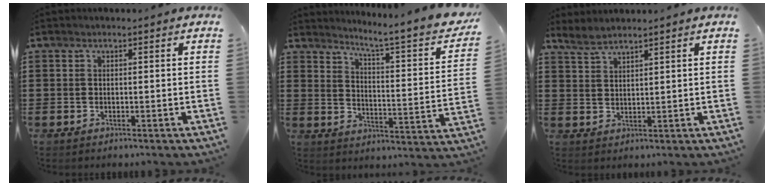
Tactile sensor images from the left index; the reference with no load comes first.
{"total": 5.5, "force": [4.4, -0.6, 3.2], "torque": [-0.075, -0.042, 0.061]}
{"total": 2.2, "force": [2.1, 0.2, 0.7], "torque": [-0.019, 0.001, 0.041]}